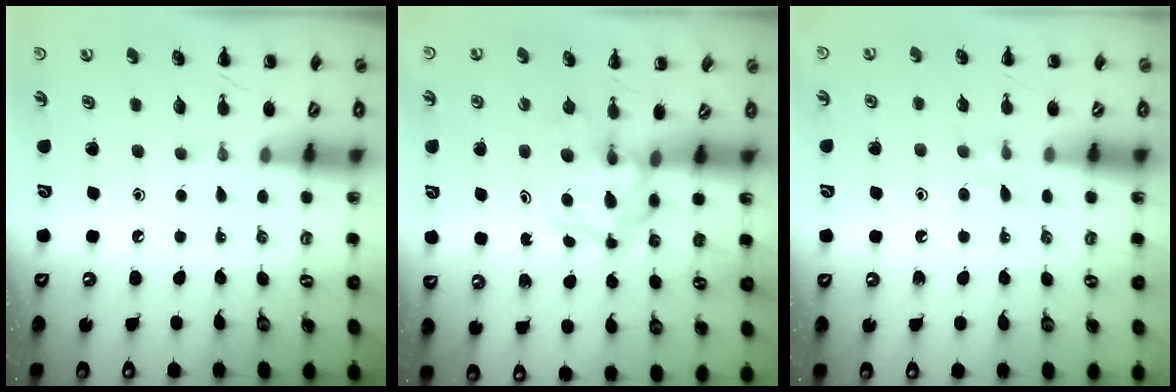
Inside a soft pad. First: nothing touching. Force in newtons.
{"total": 3.8, "press": 3.8, "slide": 0.5}
{"total": 4.4, "press": 4.1, "slide": 1.6}